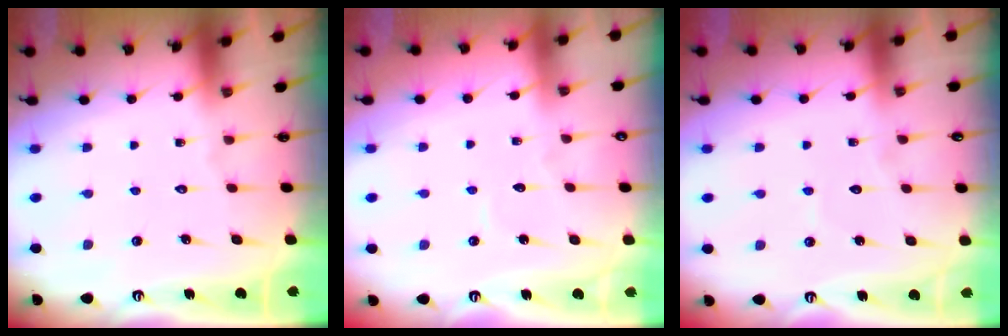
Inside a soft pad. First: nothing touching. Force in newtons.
{"total": 2.6, "press": 2.6, "slide": 0.3}
{"total": 3.4, "press": 3.4, "slide": 0.1}